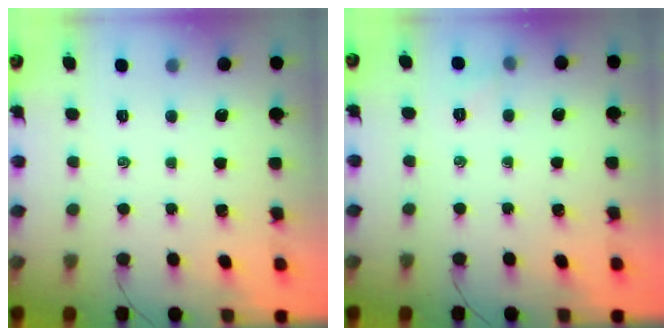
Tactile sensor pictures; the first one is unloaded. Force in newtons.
{"total": 4.4, "press": 4.1, "slide": 1.4}